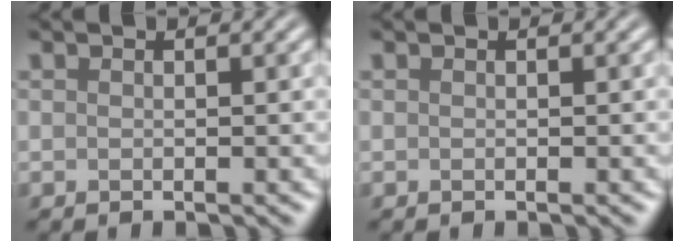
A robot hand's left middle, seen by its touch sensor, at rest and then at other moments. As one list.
[{"total": 0.0}]